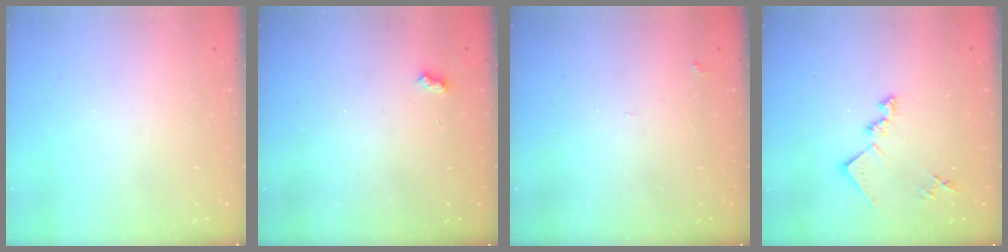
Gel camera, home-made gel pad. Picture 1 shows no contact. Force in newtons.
{"total": 3.7, "press": 3.6, "slide": 0.4}
{"total": 5.2, "press": 5.1, "slide": 0.8}
{"total": 12.3, "press": 12.3, "slide": 0.6}